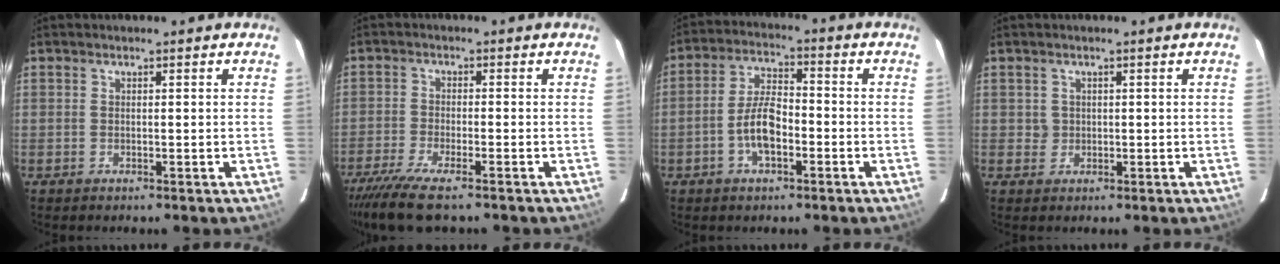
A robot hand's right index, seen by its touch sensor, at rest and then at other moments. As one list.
[{"total": 8.3, "force": [-6.6, 1.2, 4.9], "torque": [-0.123, -0.031, -0.124]}, {"total": 7.7, "force": [-2.8, 3.3, 6.4], "torque": [-0.130, 0.009, -0.049]}, {"total": 1.7, "force": [0.3, 1.7, 0.0], "torque": [0.009, 0.003, 0.005]}]